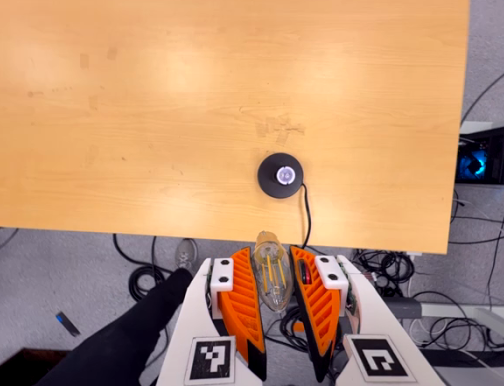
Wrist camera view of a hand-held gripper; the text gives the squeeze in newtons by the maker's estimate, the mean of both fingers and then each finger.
{"total": 12.3, "left": 13.8, "right": 10.9}